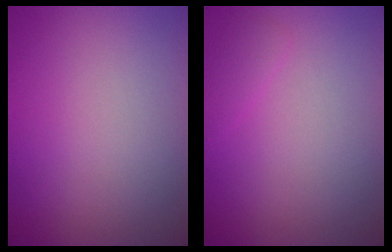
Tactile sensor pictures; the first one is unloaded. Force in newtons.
{"total": 0.9, "press": 0.9, "slide": 0.1}